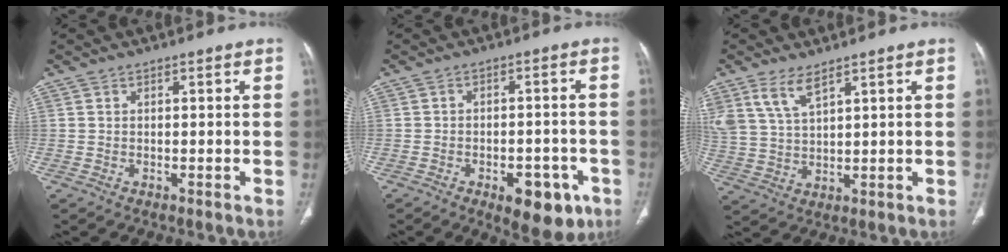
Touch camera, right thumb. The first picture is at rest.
{"total": 12.5, "force": [-6.0, 6.4, 8.9], "torque": [-0.083, 0.023, -0.070]}
{"total": 6.8, "force": [4.6, 2.5, 4.4], "torque": [-0.092, -0.015, 0.102]}